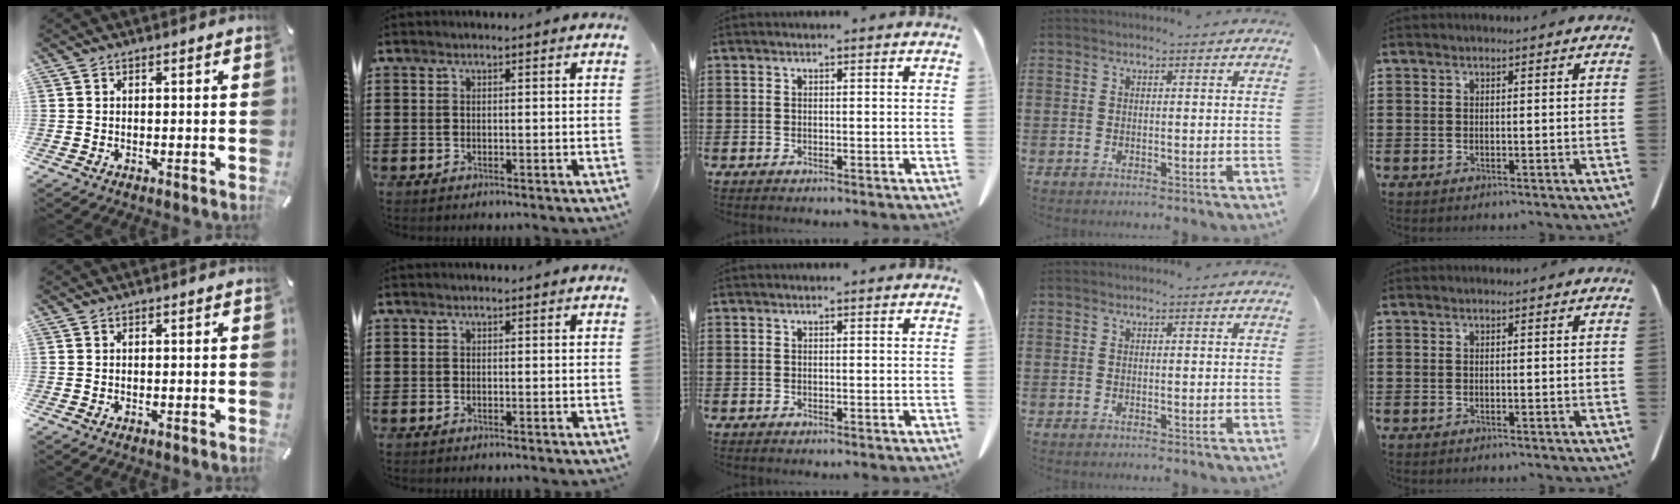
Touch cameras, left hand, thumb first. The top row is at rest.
{}